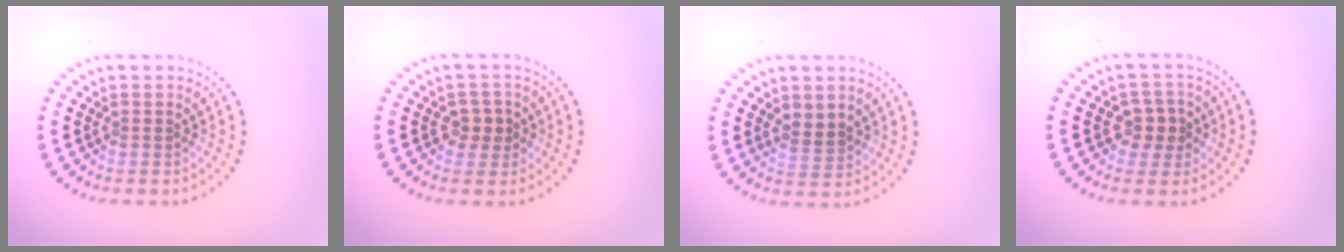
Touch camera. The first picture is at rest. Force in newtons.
{"total": 1.8, "press": 1.7, "slide": 0.5}
{"total": 1.9, "press": 1.8, "slide": 0.7}
{"total": 2.2, "press": 2.1, "slide": 0.6}